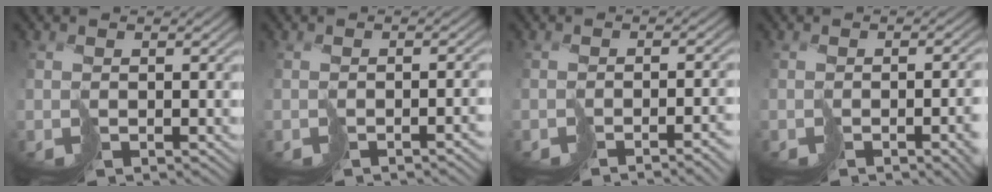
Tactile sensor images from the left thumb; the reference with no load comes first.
{"total": 3.0, "force": [-2.4, 0.8, 1.6], "torque": [-0.012, -0.004, -0.033]}
{"total": 3.8, "force": [-3.4, 0.1, 1.8], "torque": [-0.018, -0.003, -0.049]}
{"total": 5.1, "force": [-2.4, 1.5, 4.3], "torque": [-0.052, -0.019, -0.024]}